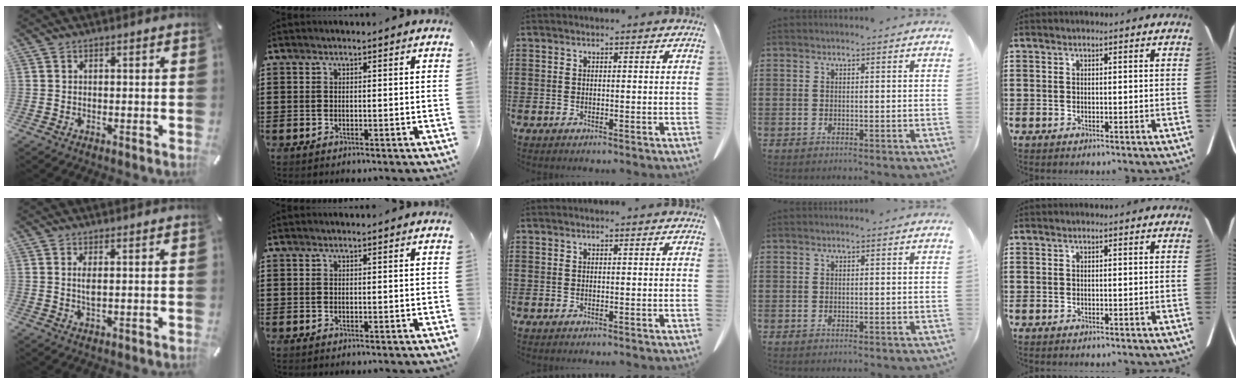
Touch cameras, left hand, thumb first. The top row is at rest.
{"thumb": {"total": 2.5, "force": [0.6, 0.6, 2.4], "torque": [-0.057, -0.001, 0.006]}}